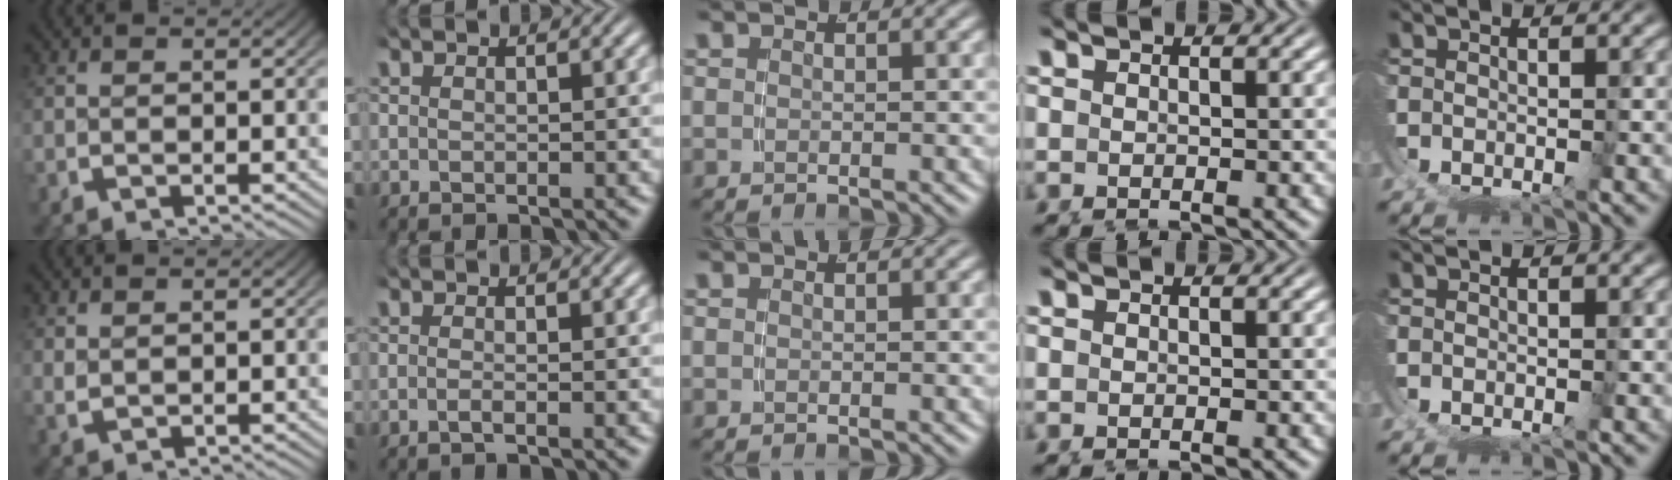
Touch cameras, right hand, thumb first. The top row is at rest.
{"thumb": {"total": 1.0, "force": [0.7, 0.5, 0.4], "torque": [-0.012, -0.001, 0.020]}, "index": {"total": 0.8, "force": [-0.6, 0.0, 0.6], "torque": [-0.017, -0.004, -0.011]}}